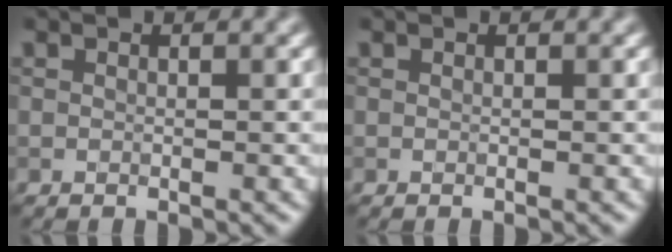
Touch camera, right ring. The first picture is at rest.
{"total": 0.0}